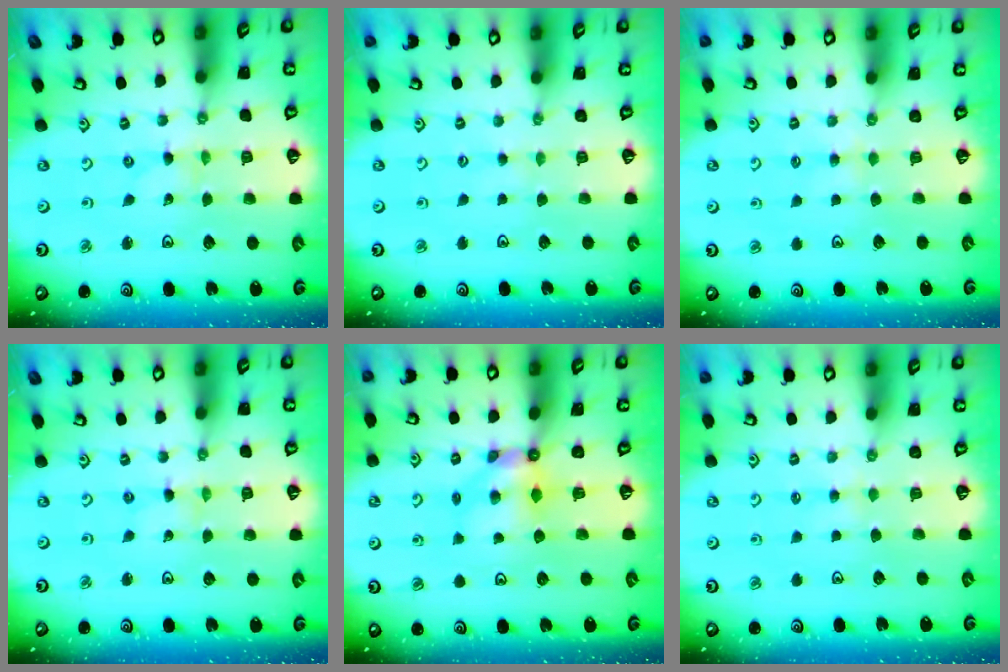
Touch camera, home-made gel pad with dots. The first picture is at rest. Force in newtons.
{"total": 1.4, "press": 1.4, "slide": 0.2}
{"total": 2.8, "press": 2.7, "slide": 0.5}
{"total": 0.9, "press": 0.8, "slide": 0.1}
{"total": 5.0, "press": 5.0, "slide": 0.3}
{"total": 2.3, "press": 2.2, "slide": 0.5}